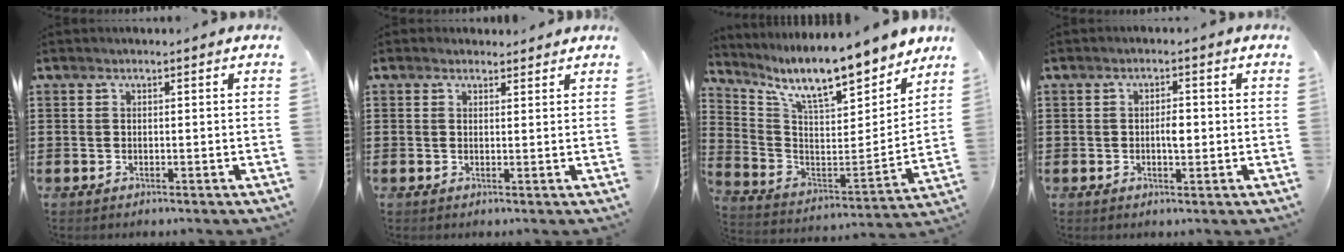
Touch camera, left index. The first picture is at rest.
{"total": 1.5, "force": [1.2, 0.9, 0.0], "torque": [0.005, 0.003, 0.021]}
{"total": 10.6, "force": [9.1, 1.6, 5.2], "torque": [-0.124, -0.071, 0.154]}
{"total": 2.6, "force": [-0.2, 1.0, 2.4], "torque": [-0.037, -0.001, -0.006]}